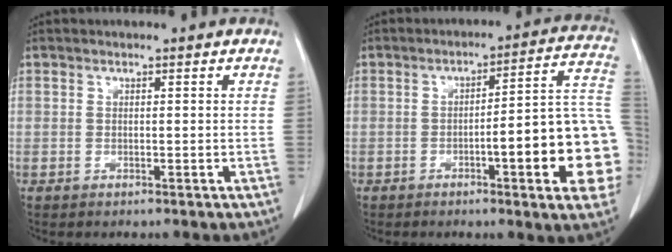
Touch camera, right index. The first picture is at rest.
{"total": 16.5, "force": [-4.2, 2.0, 15.9], "torque": [-0.131, 0.031, -0.049]}